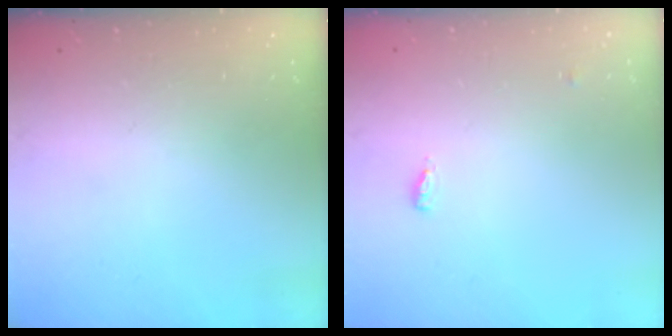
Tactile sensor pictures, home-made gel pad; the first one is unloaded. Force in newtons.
{"total": 3.4, "press": 3.2, "slide": 1.2}